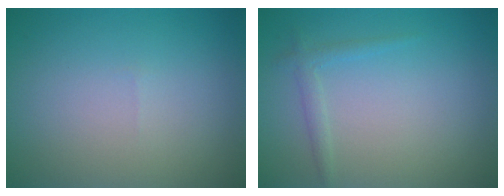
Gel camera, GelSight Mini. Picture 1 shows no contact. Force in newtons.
{"total": 1.2, "press": 1.2, "slide": 0.0}